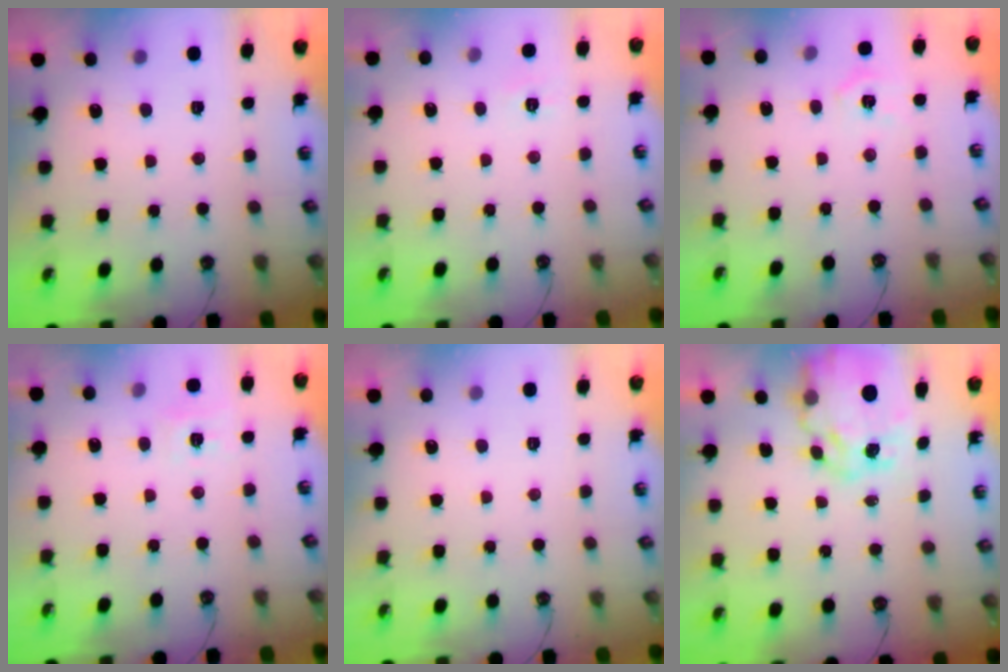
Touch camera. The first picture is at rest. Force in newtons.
{"total": 4.0, "press": 3.9, "slide": 0.6}
{"total": 4.5, "press": 4.5, "slide": 0.5}
{"total": 7.4, "press": 7.4, "slide": 0.8}
{"total": 0.0}
{"total": 11.4, "press": 11.4, "slide": 0.9}